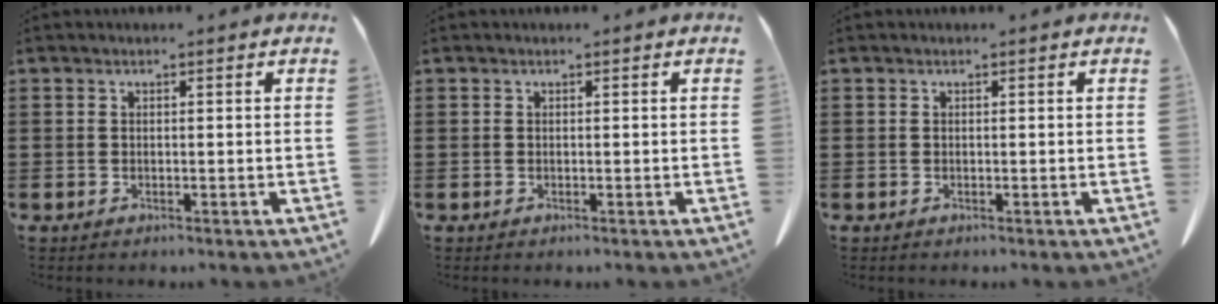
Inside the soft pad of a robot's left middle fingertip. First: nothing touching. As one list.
[{"total": 0.0}, {"total": 0.0}]